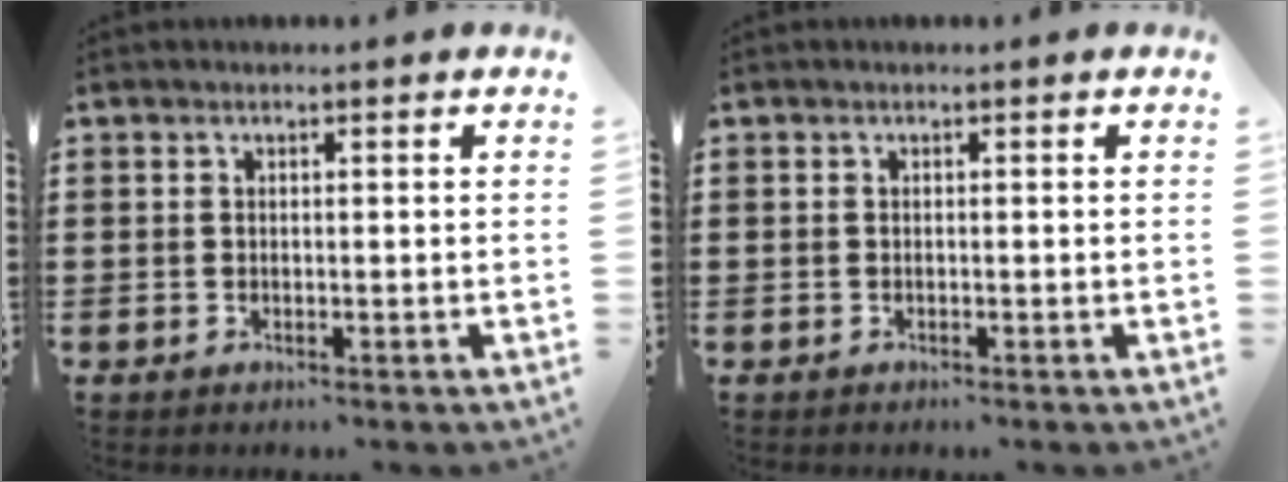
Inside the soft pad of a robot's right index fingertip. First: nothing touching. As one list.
[{"total": 0.0}]